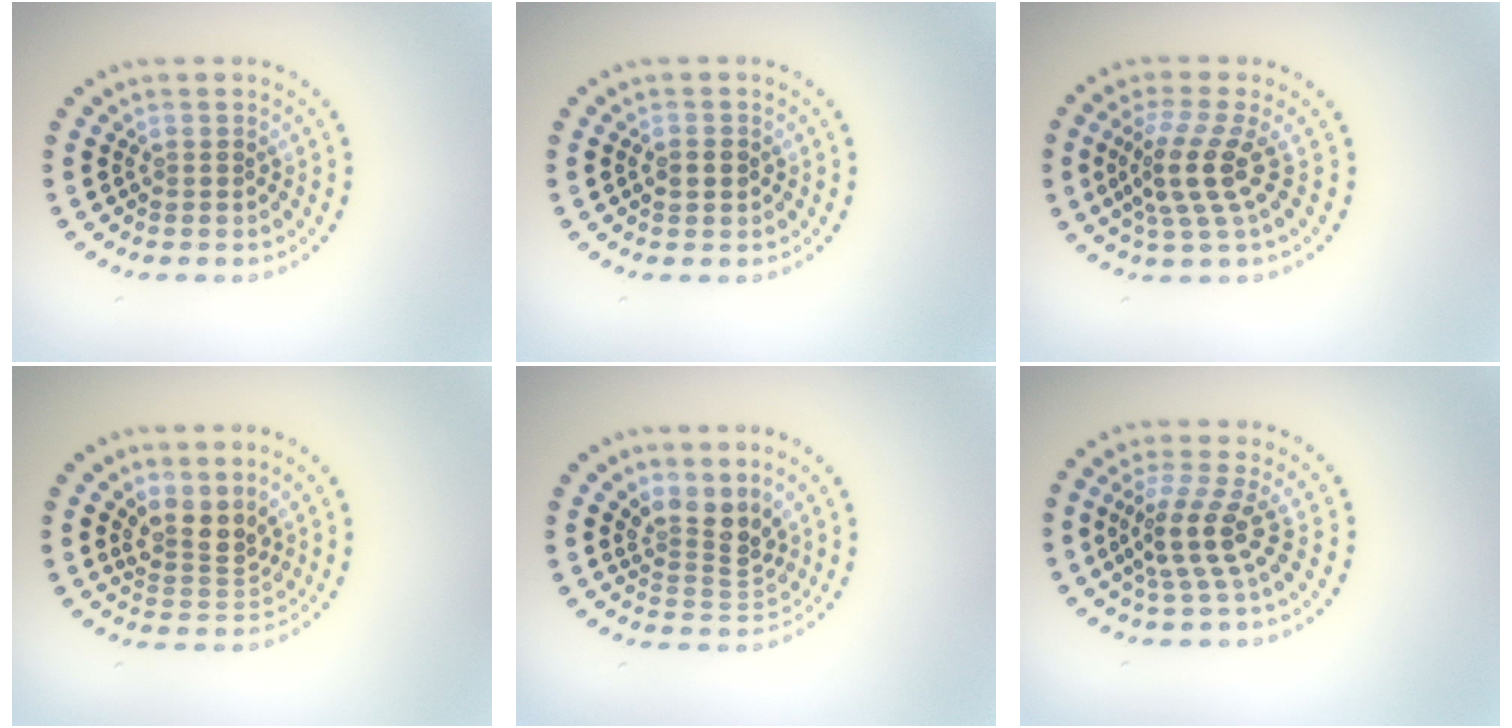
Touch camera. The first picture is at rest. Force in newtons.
{"total": 1.9, "press": 1.9, "slide": 0.1}
{"total": 3.9, "press": 2.8, "slide": 2.7}
{"total": 2.8, "press": 2.3, "slide": 1.7}
{"total": 3.2, "press": 2.3, "slide": 2.2}
{"total": 3.5, "press": 2.8, "slide": 2.2}